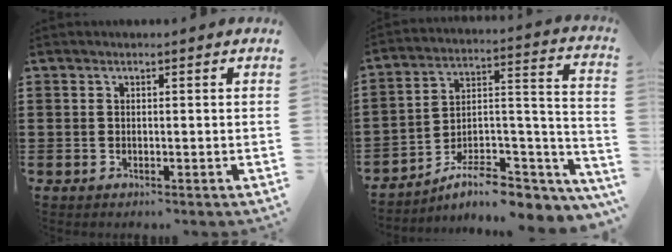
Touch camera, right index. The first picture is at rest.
{"total": 7.8, "force": [-5.6, 3.4, 4.3], "torque": [-0.070, 0.005, -0.102]}